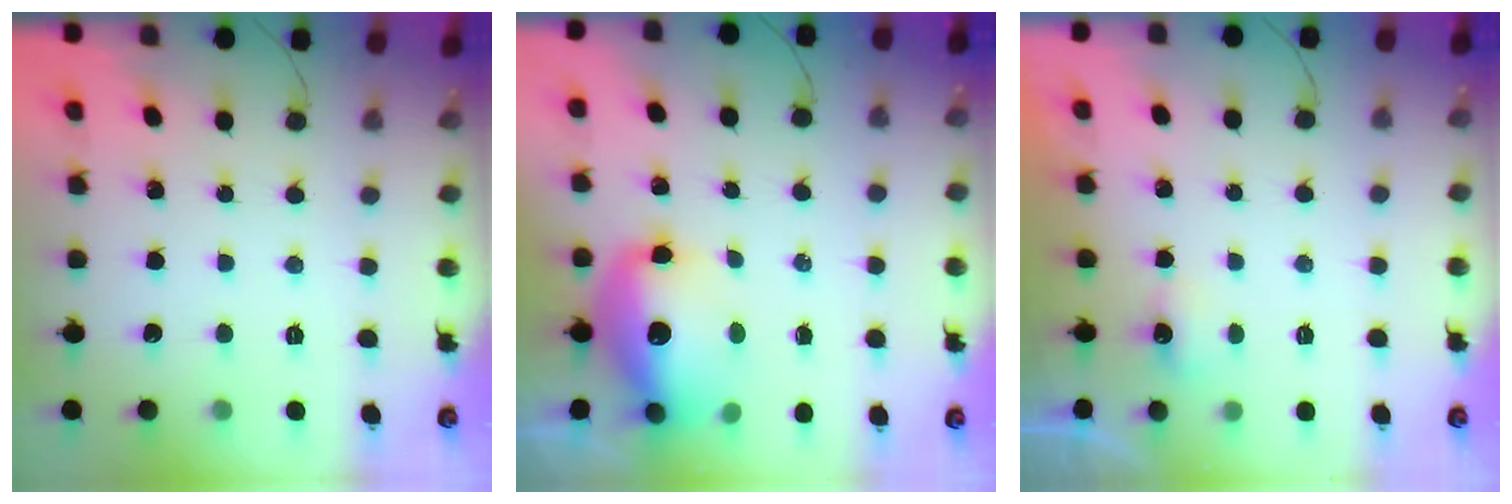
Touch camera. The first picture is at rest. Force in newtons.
{"total": 12.8, "press": 12.4, "slide": 2.9}
{"total": 2.4, "press": 2.3, "slide": 0.6}